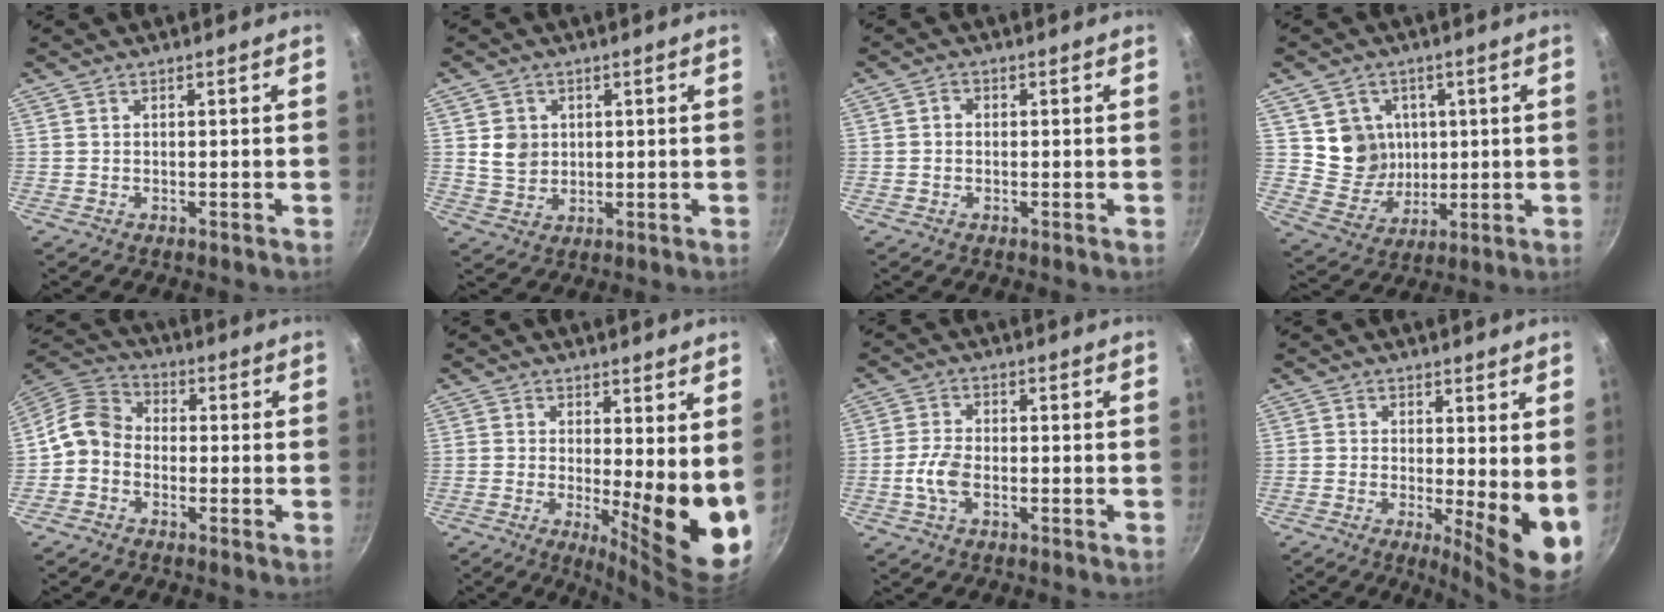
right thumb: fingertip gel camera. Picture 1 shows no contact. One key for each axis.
{"total": 5.2, "fx": 1.0, "fy": 4.5, "fz": 2.4, "tx": -0.026, "ty": -0.003, "tz": 0.022}
{"total": 1.5, "fx": -0.1, "fy": 1.3, "fz": 0.8, "tx": -0.013, "ty": 0.007, "tz": -0.005}
{"total": 9.5, "fx": 2.0, "fy": 8.8, "fz": 3.1, "tx": -0.021, "ty": -0.017, "tz": 0.045}
{"total": 8.0, "fx": -2.2, "fy": 6.5, "fz": 4.2, "tx": -0.066, "ty": 0.039, "tz": -0.065}
{"total": 12.3, "fx": 0.4, "fy": 3.6, "fz": 11.8, "tx": -0.137, "ty": -0.037, "tz": 0.011}
{"total": 4.9, "fx": -1.5, "fy": 2.5, "fz": 3.9, "tx": -0.084, "ty": 0.014, "tz": -0.037}
{"total": 8.9, "fx": -0.1, "fy": 2.5, "fz": 8.5, "tx": -0.104, "ty": -0.024, "tz": 0.001}